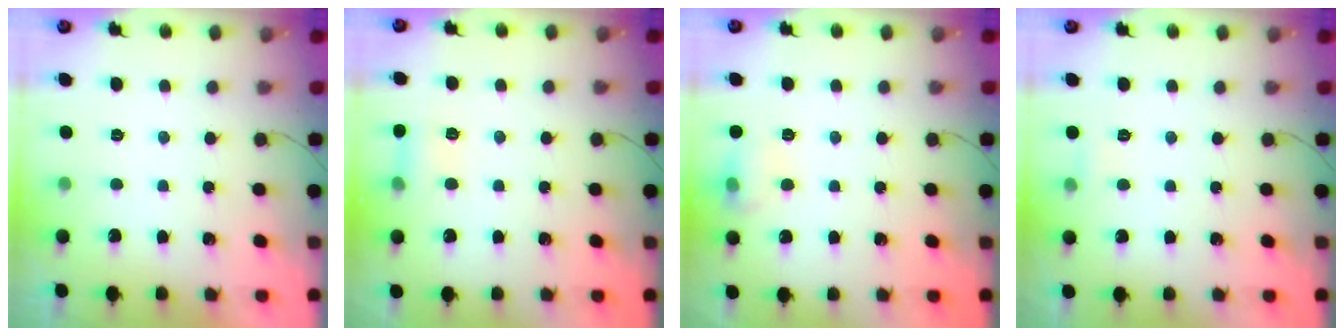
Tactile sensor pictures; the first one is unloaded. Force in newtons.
{"total": 5.6, "press": 5.4, "slide": 1.7}
{"total": 7.6, "press": 7.5, "slide": 1.4}
{"total": 6.3, "press": 1.7, "slide": 6.1}